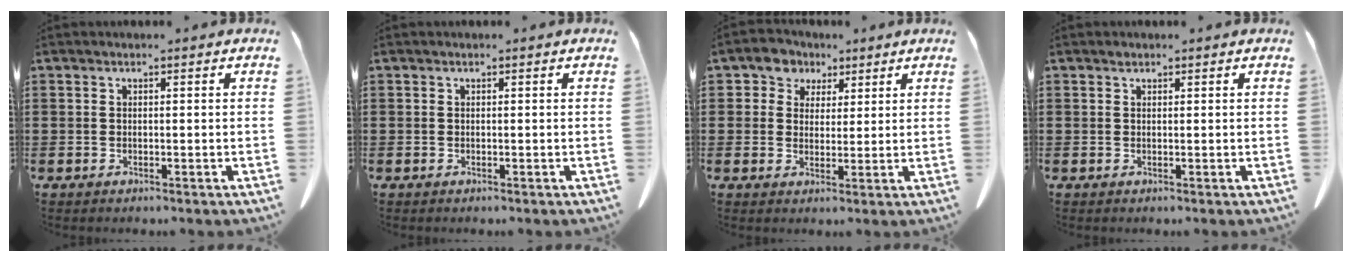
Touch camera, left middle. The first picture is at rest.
{"total": 0.0}
{"total": 4.5, "force": [2.5, 3.7, 0.7], "torque": [-0.038, 0.010, 0.043]}
{"total": 0.5, "force": [0.3, 0.3, 0.2], "torque": [-0.005, 0.001, 0.007]}